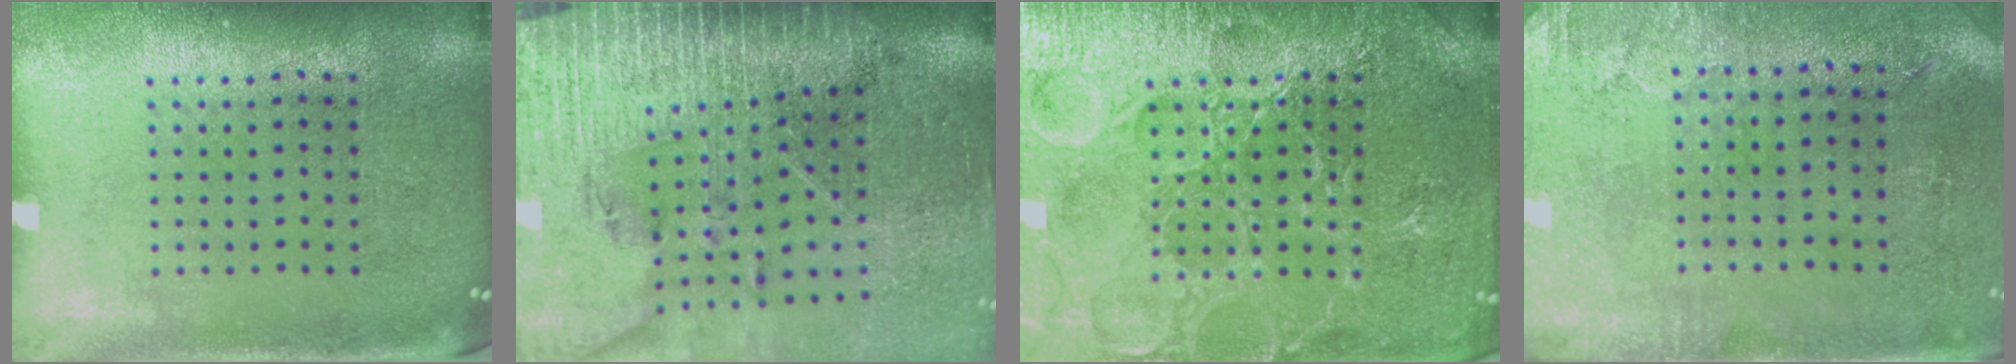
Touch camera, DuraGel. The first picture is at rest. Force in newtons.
{"total": 3.8, "press": 3.4, "slide": 1.8}
{"total": 6.9, "press": 6.9, "slide": 0.9}
{"total": 2.9, "press": 2.4, "slide": 1.7}